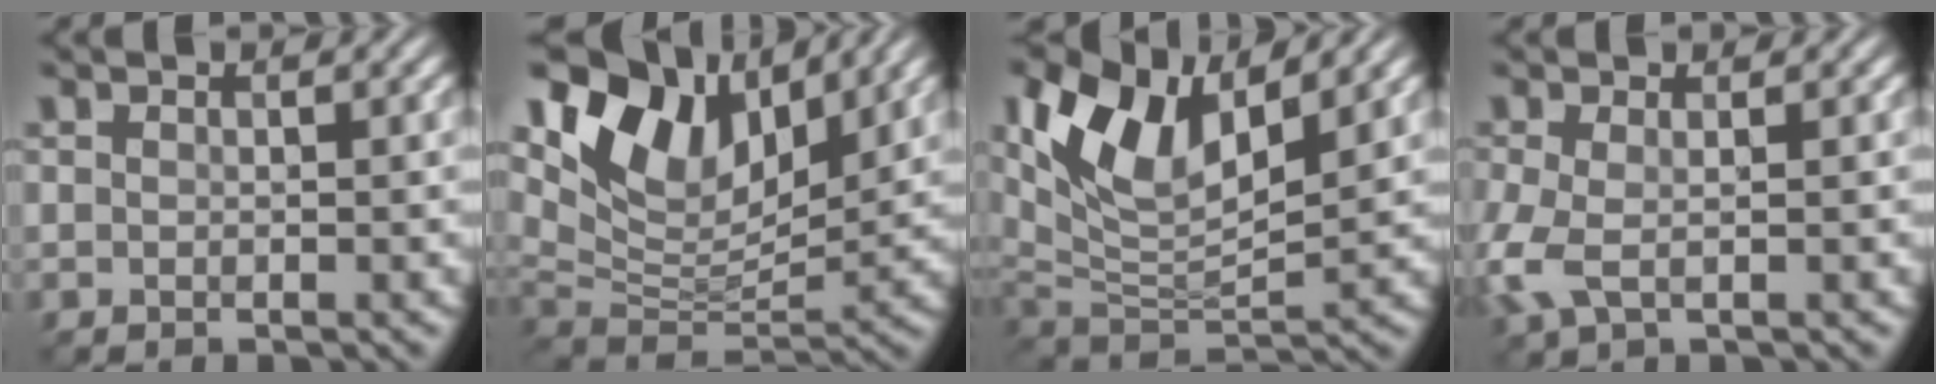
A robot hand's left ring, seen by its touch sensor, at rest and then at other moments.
{"total": 10.1, "force": [6.2, 5.3, 6.1], "torque": [-0.108, 0.004, 0.110]}
{"total": 9.6, "force": [4.3, 4.5, 7.3], "torque": [-0.141, -0.003, 0.078]}
{"total": 3.4, "force": [-0.6, 1.7, 3.0], "torque": [-0.085, -0.006, -0.016]}